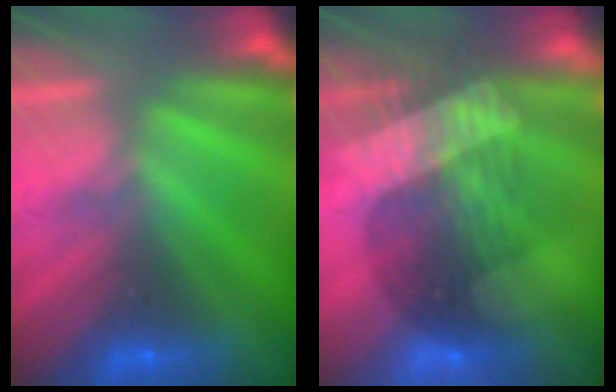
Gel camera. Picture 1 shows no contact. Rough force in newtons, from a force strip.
{"total": 3.3}